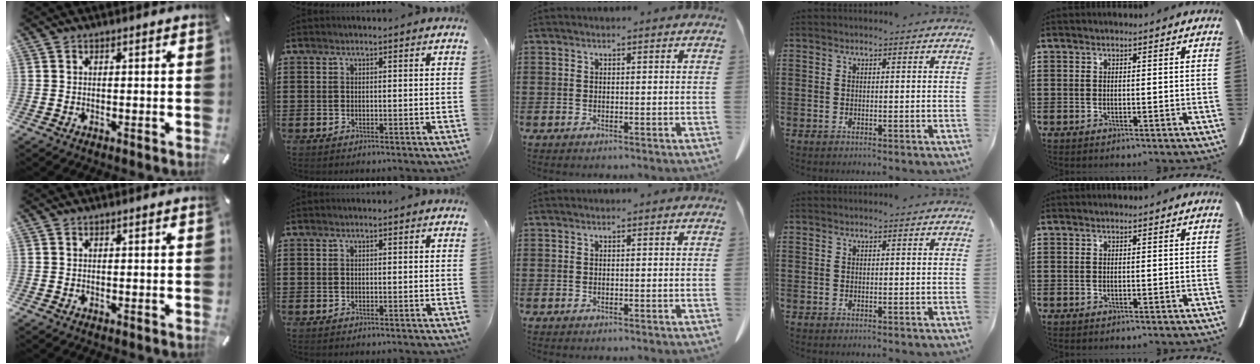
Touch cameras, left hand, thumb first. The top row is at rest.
{}